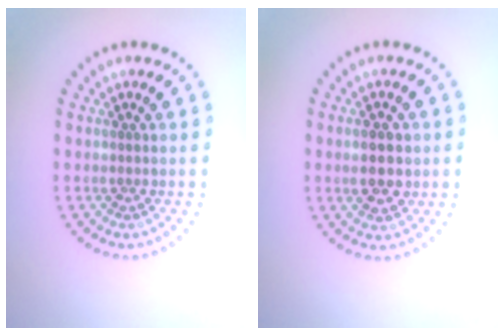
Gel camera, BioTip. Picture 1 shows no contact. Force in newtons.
{"total": 3.1, "press": 3.1, "slide": 0.3}